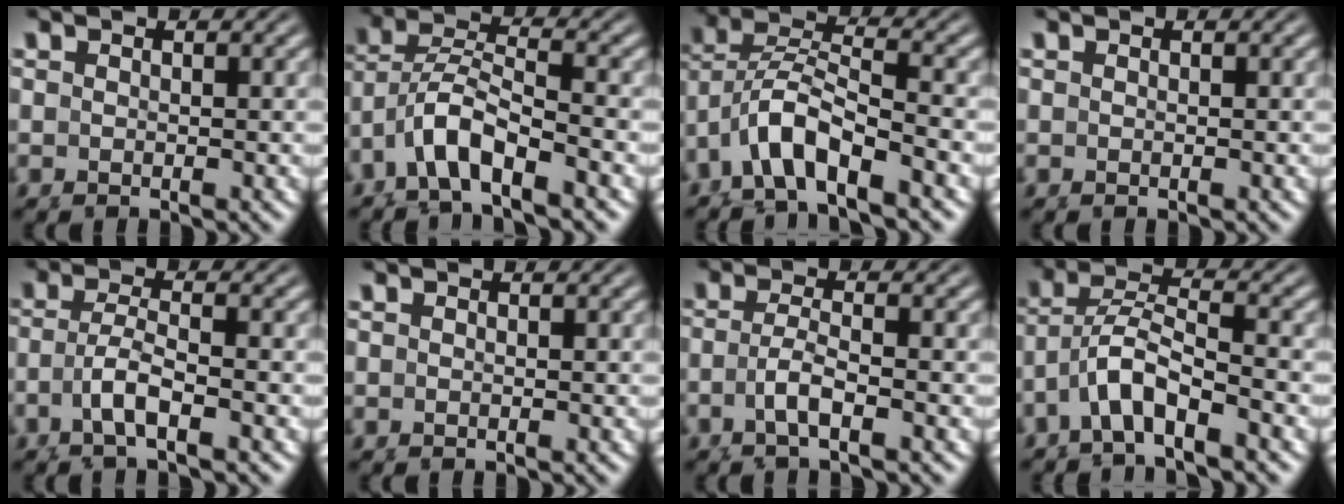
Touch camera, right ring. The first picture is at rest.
{"total": 5.4, "force": [-1.1, 3.8, 3.7], "torque": [-0.100, -0.013, -0.019]}
{"total": 6.0, "force": [-1.0, 4.4, 4.0], "torque": [-0.104, -0.009, -0.019]}
{"total": 0.0}
{"total": 3.2, "force": [-1.0, 1.0, 2.8], "torque": [-0.064, -0.016, -0.009]}
{"total": 0.0}
{"total": 2.7, "force": [-1.1, 0.4, 2.4], "torque": [-0.053, -0.013, -0.012]}
{"total": 4.1, "force": [-0.5, 2.7, 3.1], "torque": [-0.077, -0.005, -0.013]}